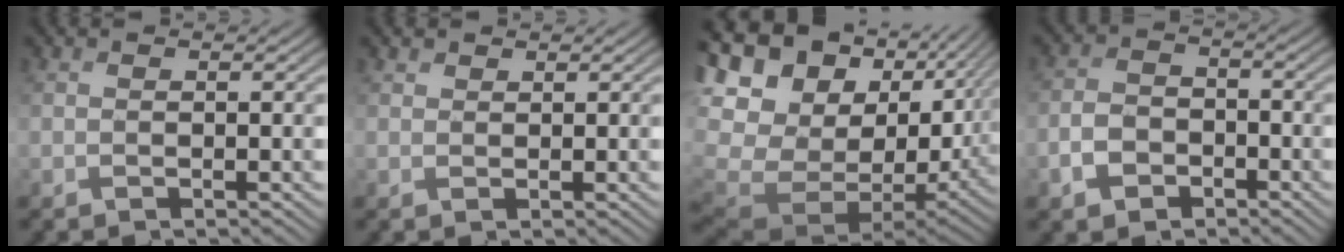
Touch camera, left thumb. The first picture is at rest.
{"total": 1.0, "force": [0.8, 0.7, 0.0], "torque": [-0.001, 0.002, 0.022]}
{"total": 17.3, "force": [1.8, 11.6, 12.7], "torque": [-0.245, -0.035, 0.074]}
{"total": 4.1, "force": [-2.8, 2.7, 1.3], "torque": [-0.026, -0.001, -0.059]}